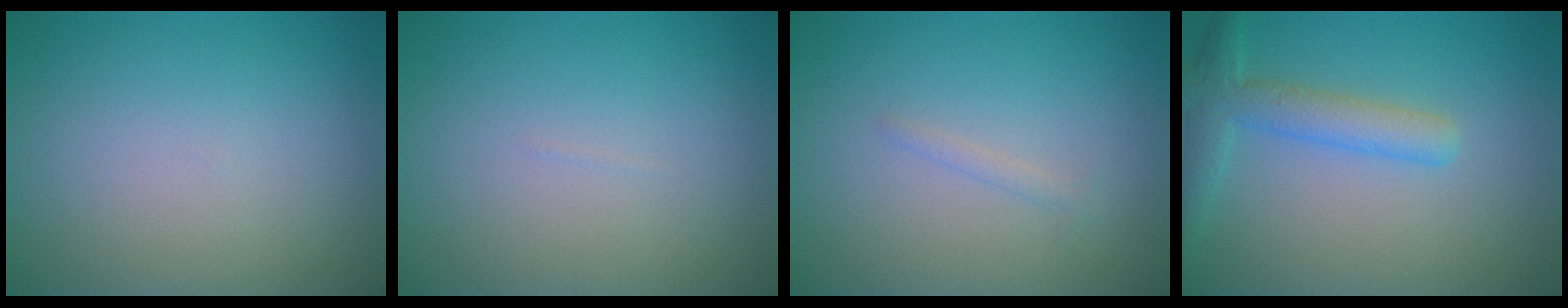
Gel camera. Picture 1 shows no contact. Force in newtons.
{"total": 0.0}
{"total": 0.7, "press": 0.7, "slide": 0.1}
{"total": 3.5, "press": 3.5, "slide": 0.2}